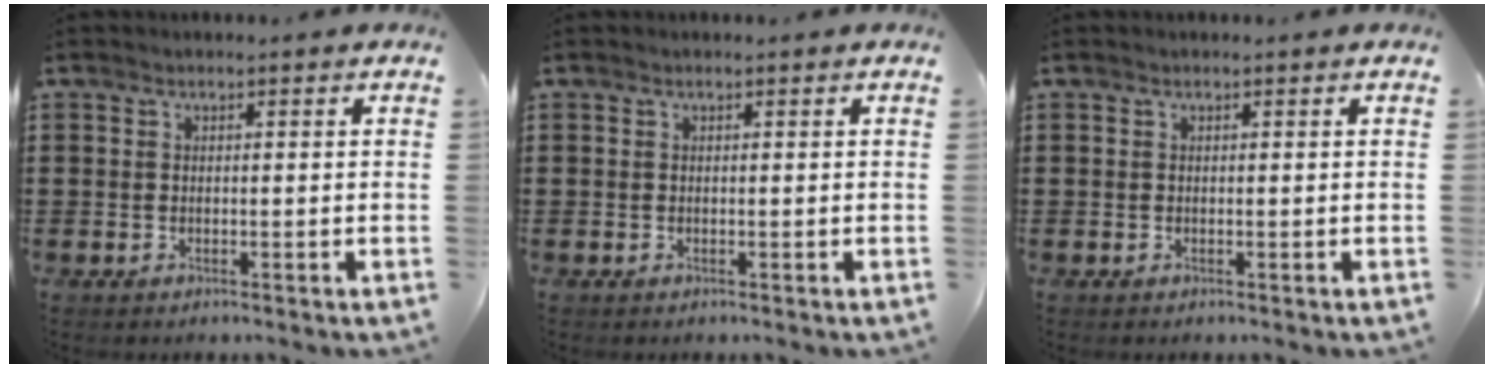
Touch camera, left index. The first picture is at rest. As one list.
[{"total": 0.0}, {"total": 0.0}]